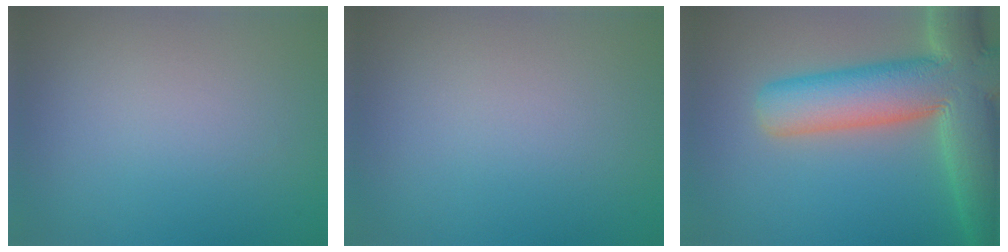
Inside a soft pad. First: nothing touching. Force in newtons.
{"total": 0.0}
{"total": 12.5, "press": 12.5, "slide": 0.9}